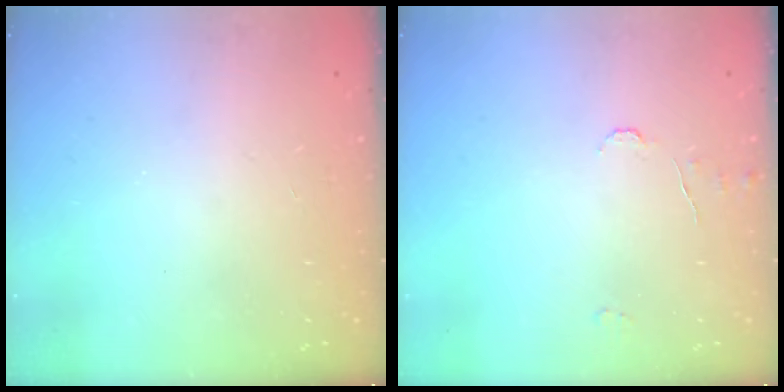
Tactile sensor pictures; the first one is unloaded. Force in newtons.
{"total": 5.4, "press": 5.4, "slide": 0.5}